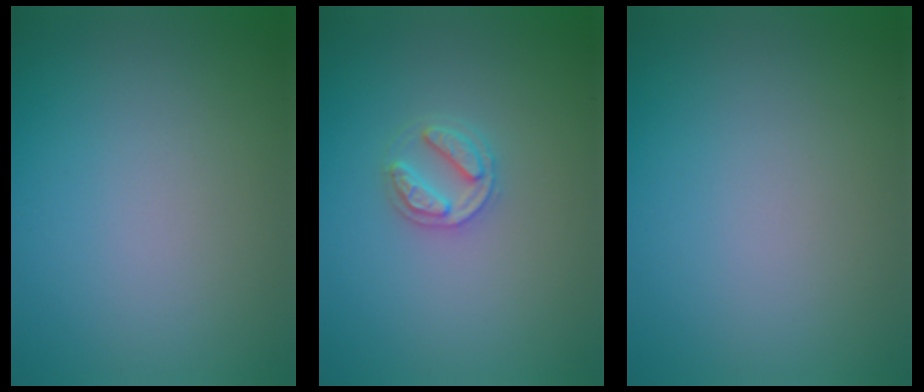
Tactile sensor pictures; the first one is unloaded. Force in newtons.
{"total": 2.4, "press": 2.4, "slide": 0.4}
{"total": 0.0}